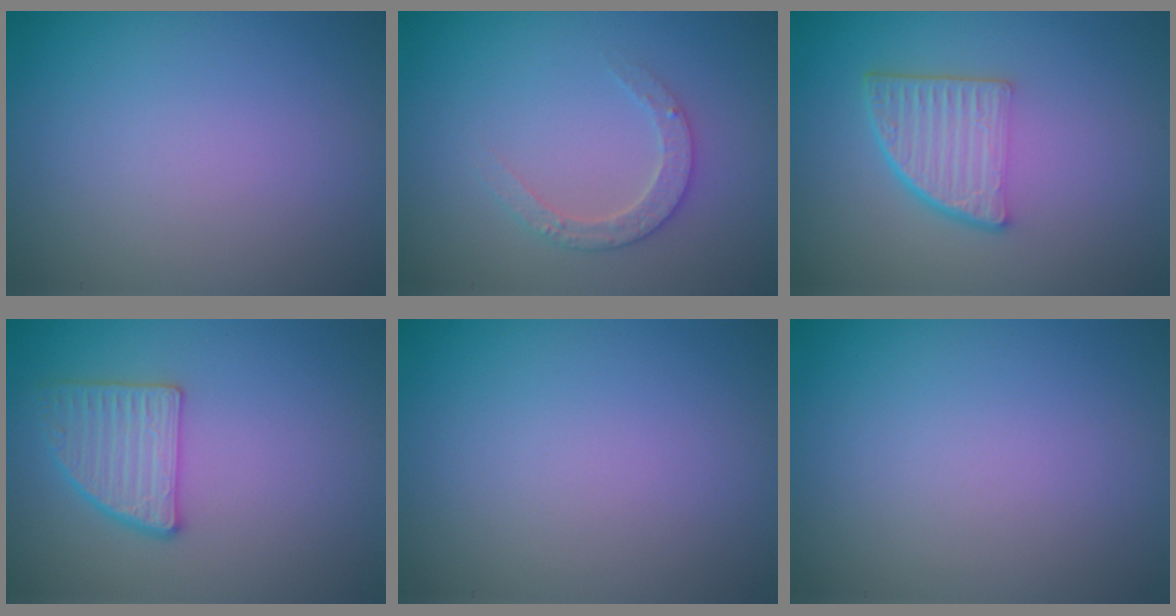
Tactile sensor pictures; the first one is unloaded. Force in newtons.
{"total": 2.4, "press": 2.3, "slide": 0.5}
{"total": 4.9, "press": 3.4, "slide": 3.6}
{"total": 3.0, "press": 3.0, "slide": 0.6}
{"total": 0.0}
{"total": 0.0}